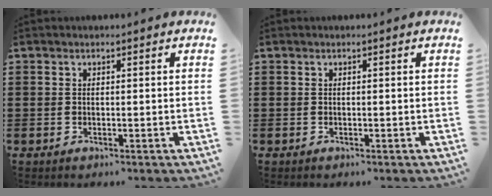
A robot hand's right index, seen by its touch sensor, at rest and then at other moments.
{"total": 0.0}